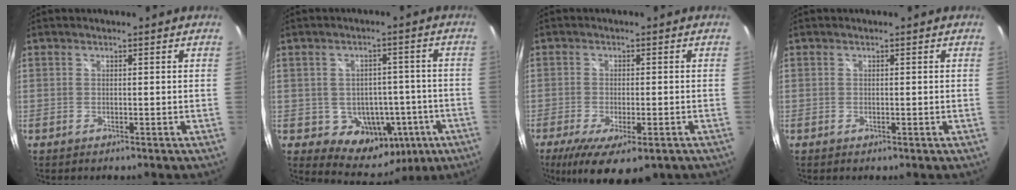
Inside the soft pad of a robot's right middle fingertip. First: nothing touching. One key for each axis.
{"total": 11.9, "fx": -3.9, "fy": 9.8, "fz": 5.5, "tx": -0.101, "ty": 0.013, "tz": -0.027}
{"total": 11.0, "fx": -6.3, "fy": 3.7, "fz": 8.2, "tx": -0.165, "ty": -0.043, "tz": -0.095}
{"total": 0.0}